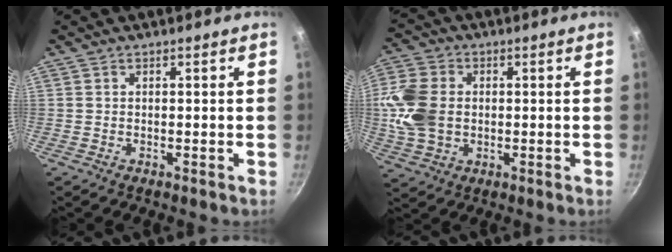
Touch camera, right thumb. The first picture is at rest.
{"total": 11.5, "force": [0.2, 8.7, 7.6], "torque": [-0.142, 0.005, -0.002]}